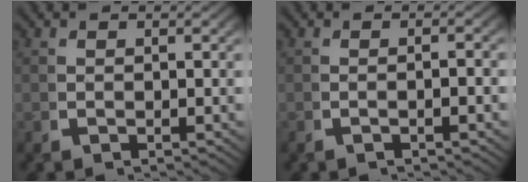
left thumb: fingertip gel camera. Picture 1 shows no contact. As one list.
[{"total": 1.3, "force": [-0.5, -0.1, 1.2], "torque": [-0.022, 0.006, -0.011]}]